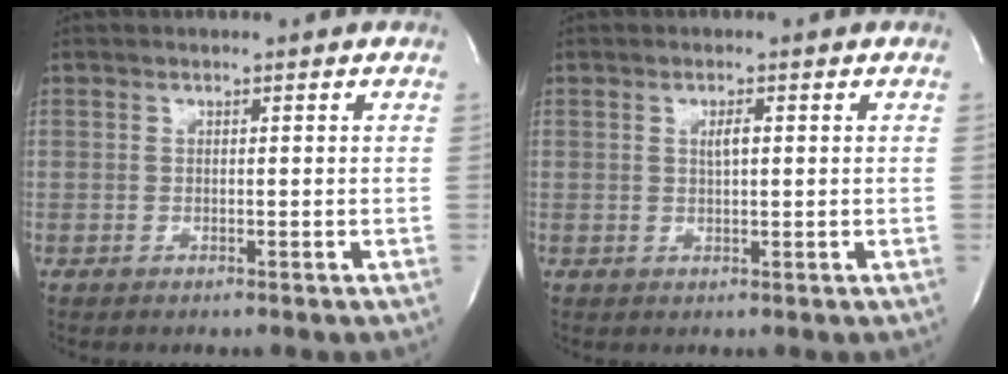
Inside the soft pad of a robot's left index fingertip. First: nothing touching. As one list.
[{"total": 1.6, "force": [0.5, 0.3, 1.5], "torque": [-0.029, 0.001, 0.008]}]